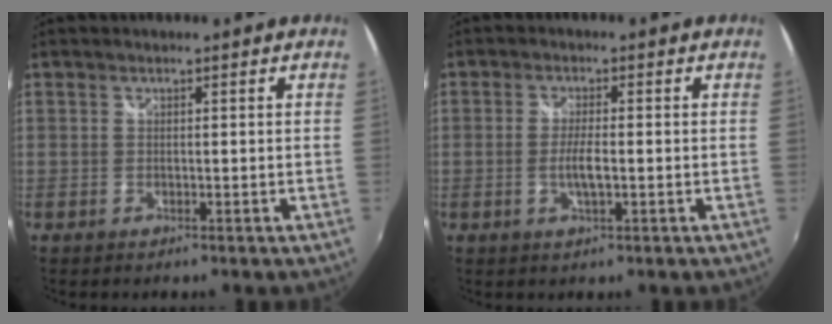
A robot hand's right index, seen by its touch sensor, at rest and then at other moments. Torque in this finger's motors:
{"motor_torque": [0.66, -0.20, 0.32, 0.08]}